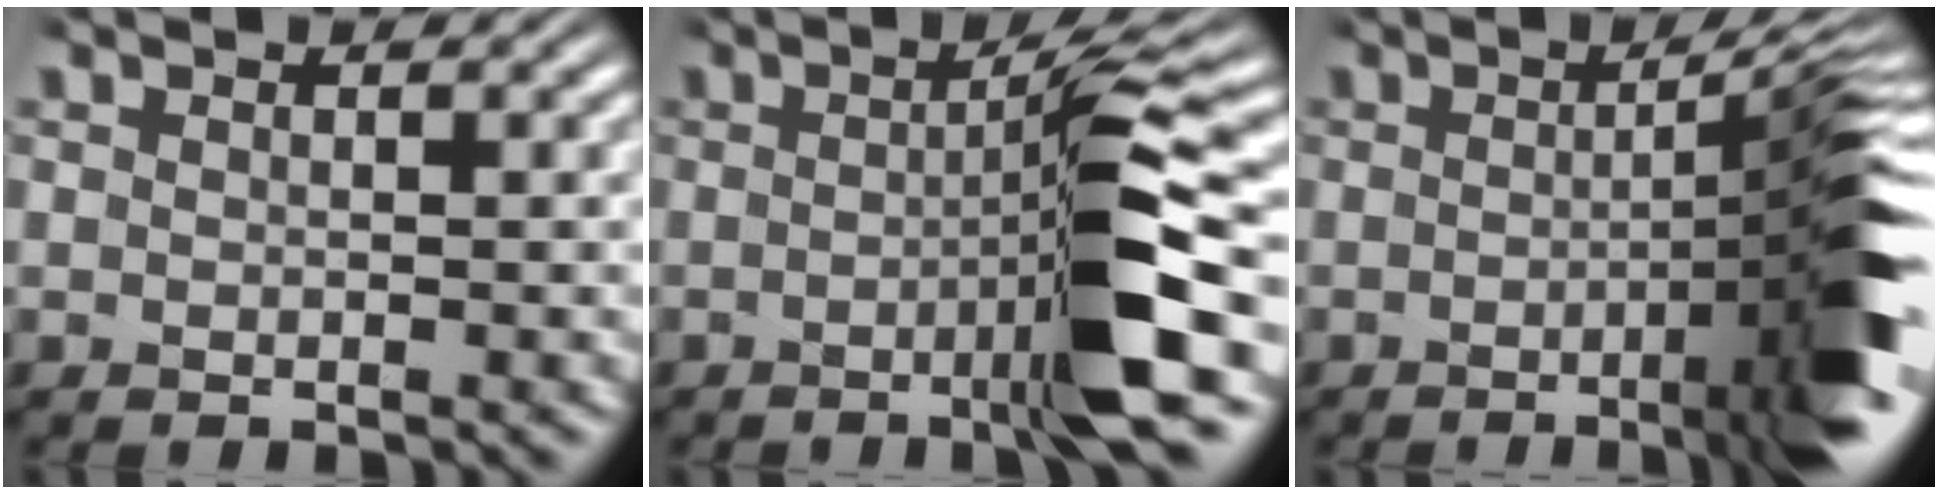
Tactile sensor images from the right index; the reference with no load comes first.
{"total": 6.5, "force": [-0.9, -0.4, 6.4], "torque": [-0.093, 0.010, -0.014]}
{"total": 9.4, "force": [-1.9, 1.3, 9.1], "torque": [-0.105, 0.011, -0.032]}